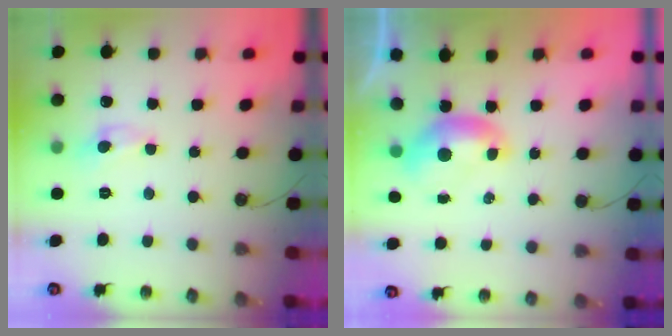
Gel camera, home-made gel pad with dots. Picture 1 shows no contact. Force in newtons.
{"total": 0.0}